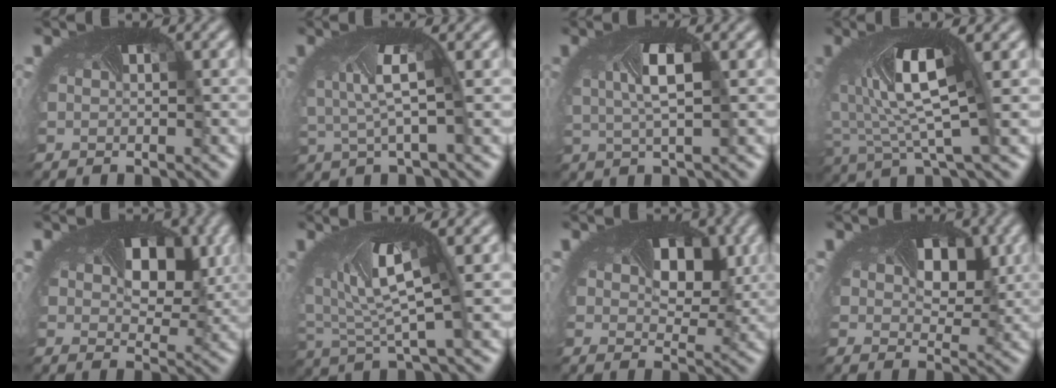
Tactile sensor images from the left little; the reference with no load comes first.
{"total": 3.4, "force": [0.4, 0.9, 3.3], "torque": [-0.092, -0.004, 0.007]}
{"total": 3.5, "force": [0.4, 1.3, 3.2], "torque": [-0.080, 0.001, 0.007]}
{"total": 7.1, "force": [1.2, 2.7, 6.5], "torque": [-0.148, -0.008, 0.019]}
{"total": 4.7, "force": [1.3, 3.3, 3.1], "torque": [-0.060, -0.007, 0.016]}
{"total": 5.0, "force": [1.7, 1.6, 4.4], "torque": [-0.106, 0.001, 0.031]}
{"total": 4.1, "force": [1.1, 3.0, 2.6], "torque": [-0.052, -0.007, 0.014]}
{"total": 3.4, "force": [0.9, 2.5, 2.1], "torque": [-0.041, -0.007, 0.012]}